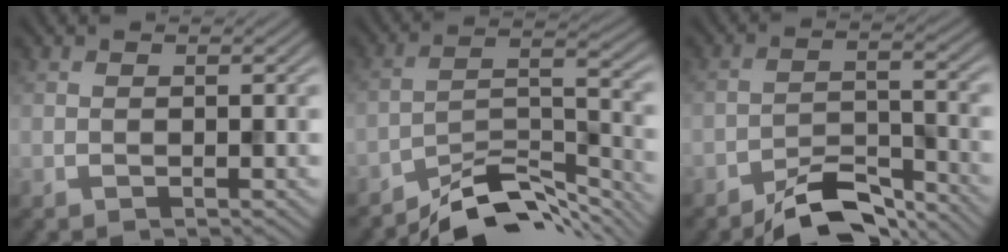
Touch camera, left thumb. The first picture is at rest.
{"total": 9.2, "force": [-7.9, 2.3, 4.0], "torque": [-0.060, 0.004, -0.148]}
{"total": 6.7, "force": [-5.7, 1.9, 2.9], "torque": [-0.046, 0.002, -0.105]}